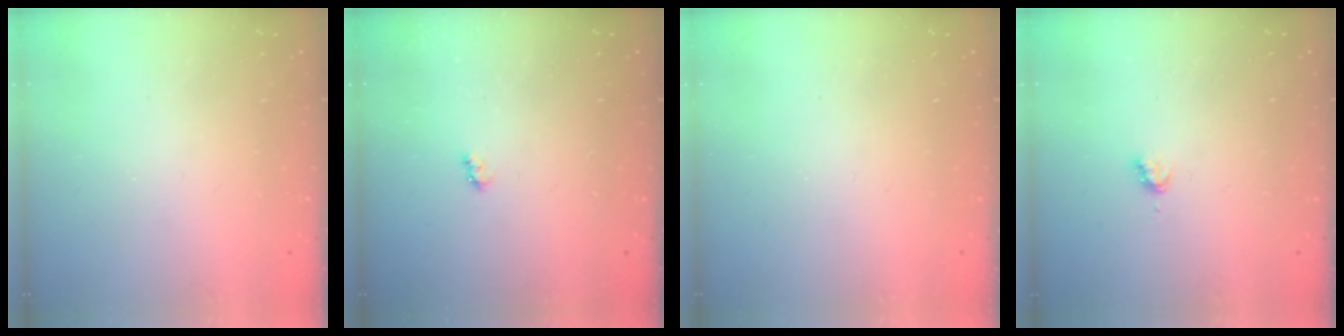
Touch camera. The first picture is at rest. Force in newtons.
{"total": 2.6, "press": 2.6, "slide": 0.4}
{"total": 0.0}
{"total": 2.8, "press": 2.8, "slide": 0.3}